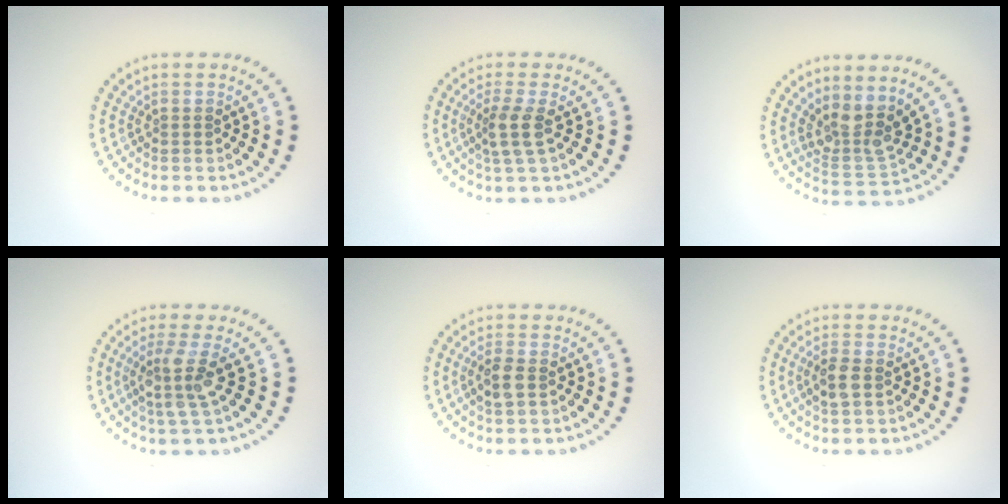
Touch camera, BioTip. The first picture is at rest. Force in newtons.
{"total": 2.5, "press": 2.0, "slide": 1.5}
{"total": 3.6, "press": 2.8, "slide": 2.2}
{"total": 3.2, "press": 2.4, "slide": 2.1}
{"total": 2.1, "press": 2.0, "slide": 0.5}
{"total": 2.1, "press": 2.0, "slide": 0.5}